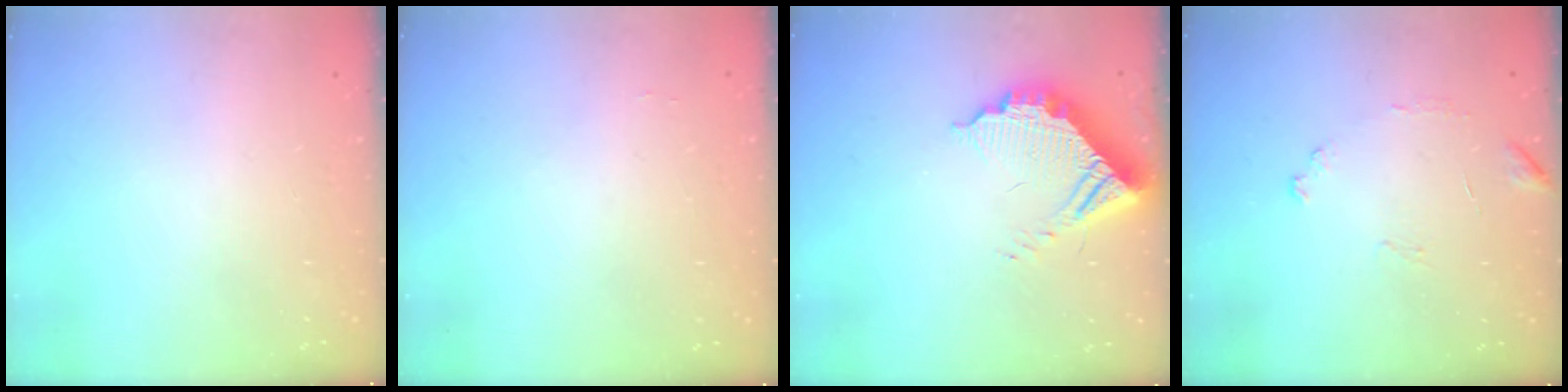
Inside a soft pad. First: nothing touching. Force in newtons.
{"total": 5.9, "press": 5.9, "slide": 0.3}
{"total": 12.1, "press": 12.1, "slide": 1.2}
{"total": 8.1, "press": 8.0, "slide": 0.4}